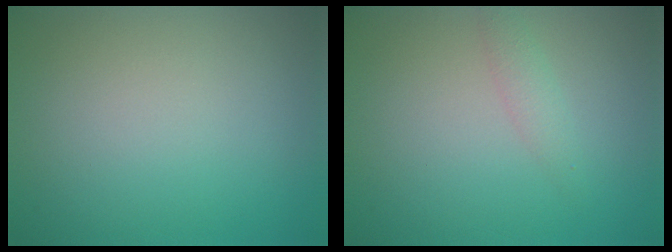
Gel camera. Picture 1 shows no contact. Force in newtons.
{"total": 1.3, "press": 1.3, "slide": 0.1}